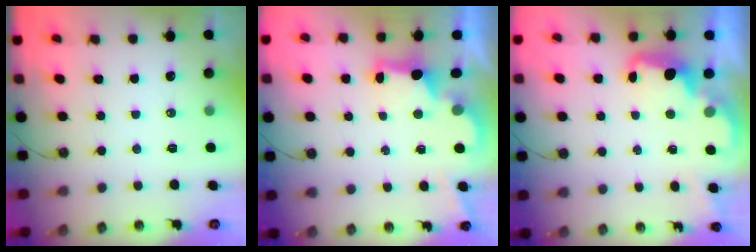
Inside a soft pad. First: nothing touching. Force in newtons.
{"total": 2.6, "press": 2.5, "slide": 0.9}
{"total": 2.8, "press": 2.7, "slide": 0.7}